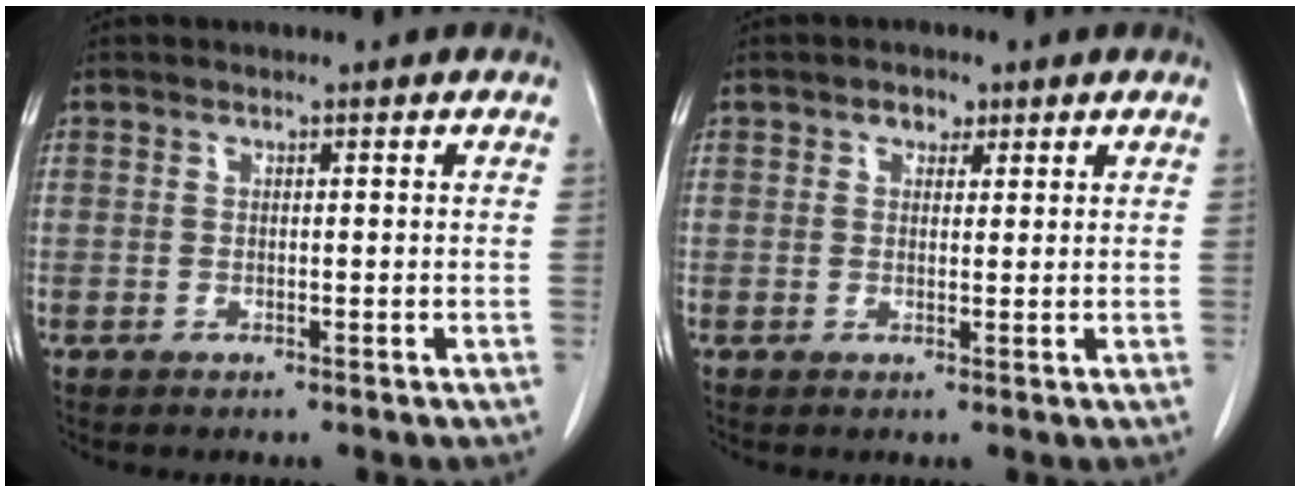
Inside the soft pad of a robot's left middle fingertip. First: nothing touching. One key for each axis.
{"total": 1.9, "fx": 1.1, "fy": 1.3, "fz": 0.9, "tx": -0.014, "ty": 0.003, "tz": 0.016}